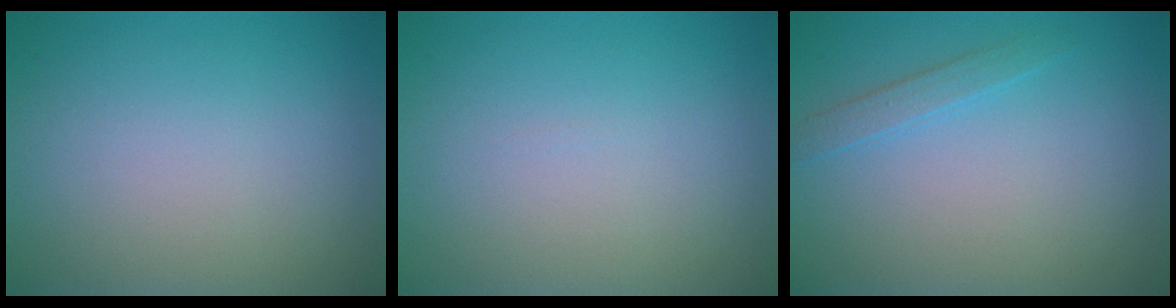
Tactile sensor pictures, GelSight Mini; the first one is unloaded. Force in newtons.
{"total": 0.0}
{"total": 1.3, "press": 1.3, "slide": 0.1}